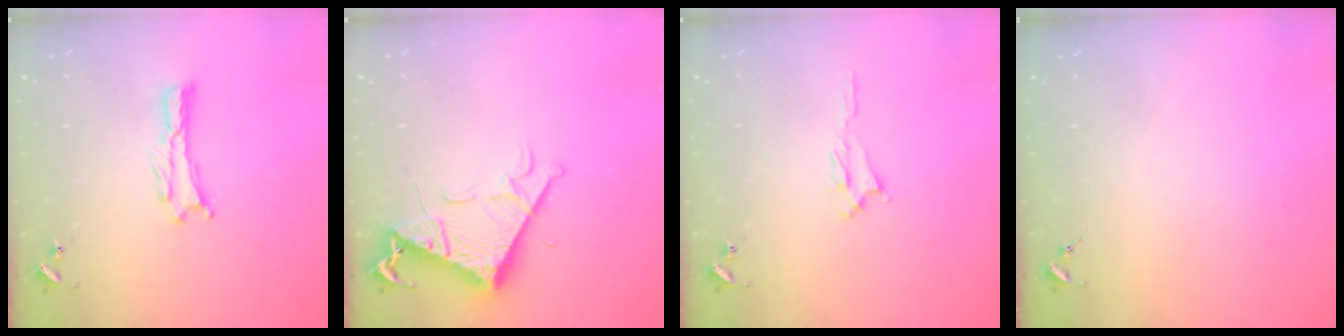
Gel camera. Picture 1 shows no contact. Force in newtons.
{"total": 7.9, "press": 7.9, "slide": 0.9}
{"total": 2.1, "press": 2.0, "slide": 0.3}
{"total": 0.0}